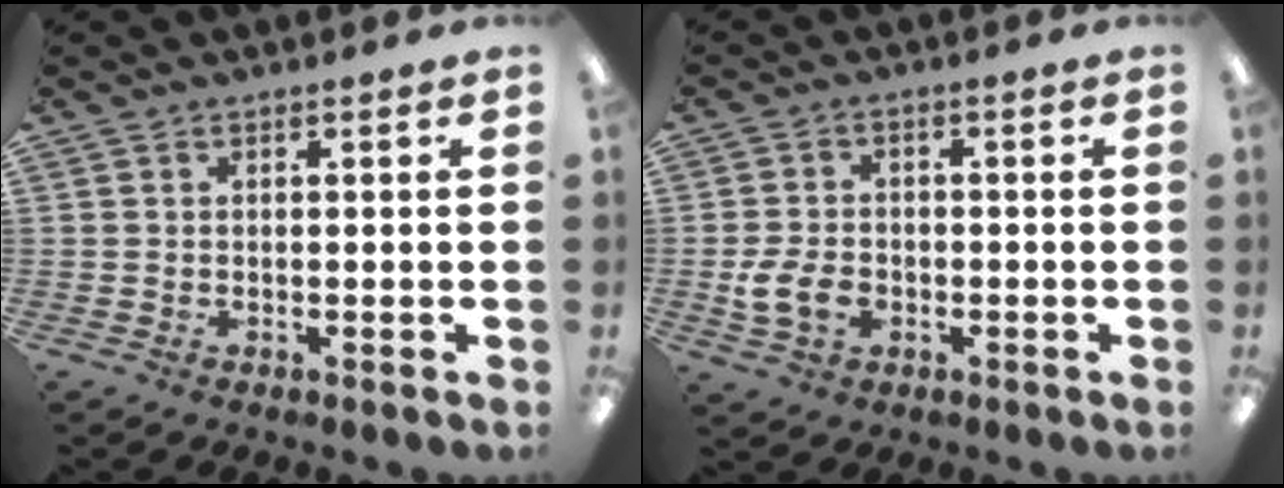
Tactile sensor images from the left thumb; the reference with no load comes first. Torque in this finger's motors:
{"motor_torque": [-0.33, 0.23, -0.11, 0.12, 0.05]}